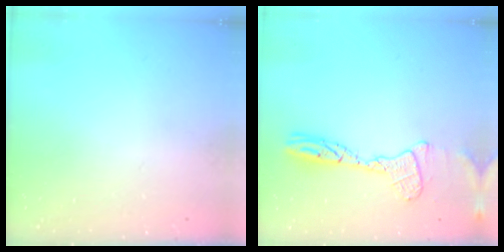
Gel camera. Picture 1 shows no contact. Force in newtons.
{"total": 12.1, "press": 12.0, "slide": 0.9}